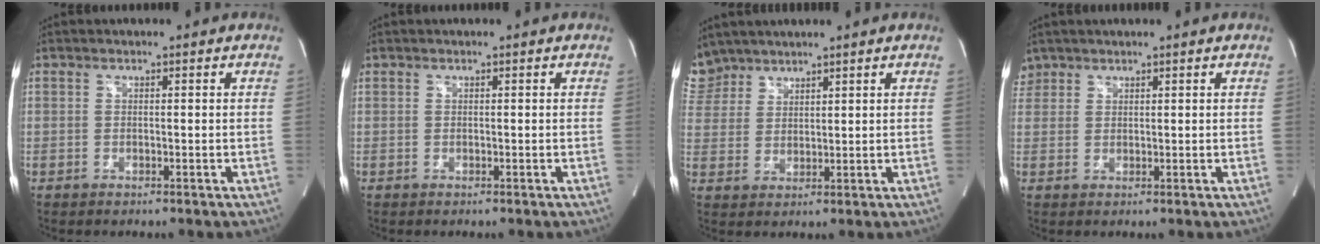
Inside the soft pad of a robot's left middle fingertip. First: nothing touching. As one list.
[{"total": 0.0}, {"total": 6.2, "force": [5.4, 3.0, -0.1], "torque": [-0.003, 0.011, 0.117]}, {"total": 2.5, "force": [2.0, 1.6, -0.2], "torque": [0.004, 0.013, 0.039]}]